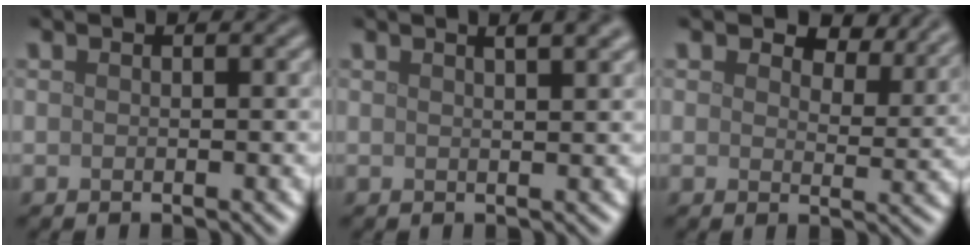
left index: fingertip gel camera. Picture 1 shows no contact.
{"total": 3.5, "force": [2.1, 1.4, 2.5], "torque": [-0.003, 0.016, 0.003]}
{"total": 5.8, "force": [4.2, 2.8, 2.9], "torque": [-0.044, -0.001, 0.049]}